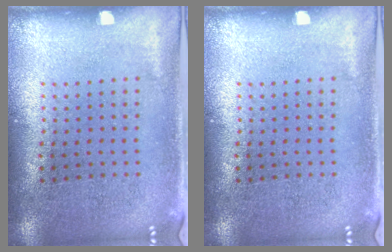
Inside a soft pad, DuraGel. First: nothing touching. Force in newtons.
{"total": 0.0}